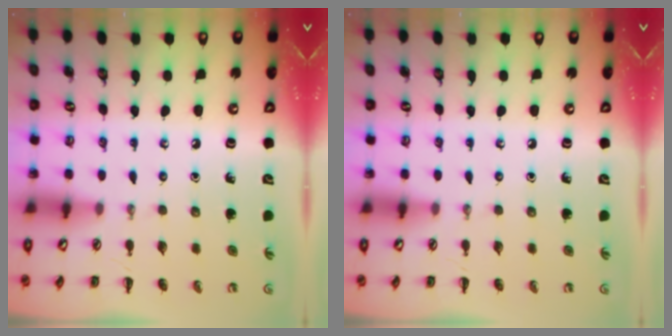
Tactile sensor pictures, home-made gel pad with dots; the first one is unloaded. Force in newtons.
{"total": 0.0}